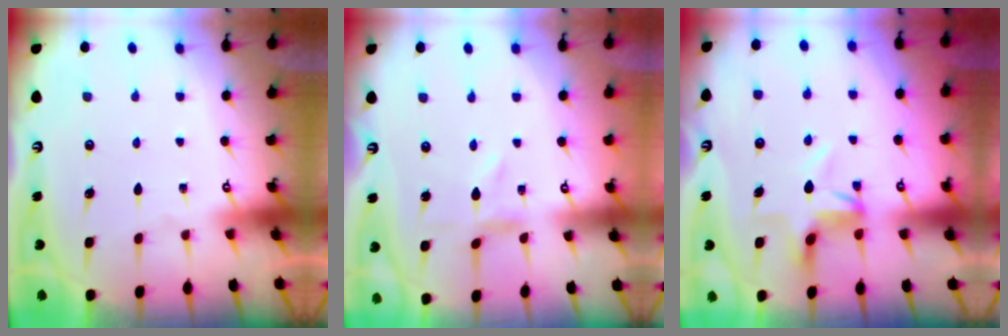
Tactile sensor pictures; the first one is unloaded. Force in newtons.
{"total": 0.6, "press": 0.6, "slide": 0.2}
{"total": 4.2, "press": 4.2, "slide": 0.3}